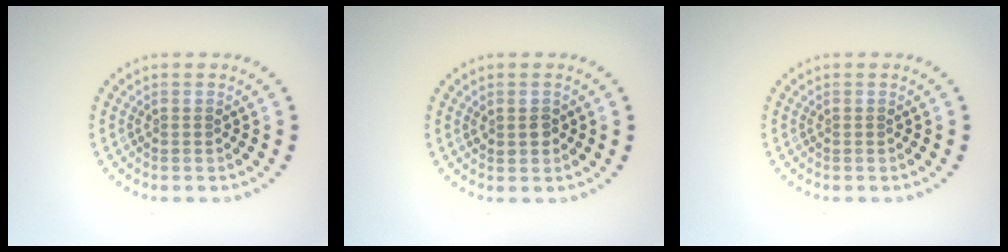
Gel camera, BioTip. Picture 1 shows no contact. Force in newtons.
{"total": 1.4, "press": 1.3, "slide": 0.3}
{"total": 0.0}